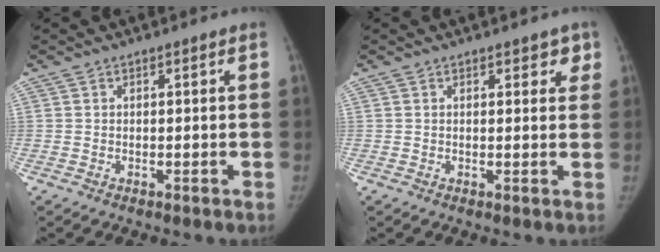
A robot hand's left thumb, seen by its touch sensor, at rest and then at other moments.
{"total": 2.7, "force": [1.8, 1.6, 1.4], "torque": [0.015, -0.006, 0.018]}